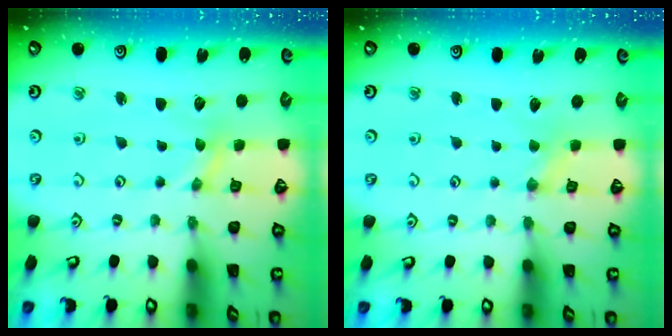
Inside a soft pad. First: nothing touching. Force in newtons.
{"total": 1.2, "press": 1.1, "slide": 0.3}